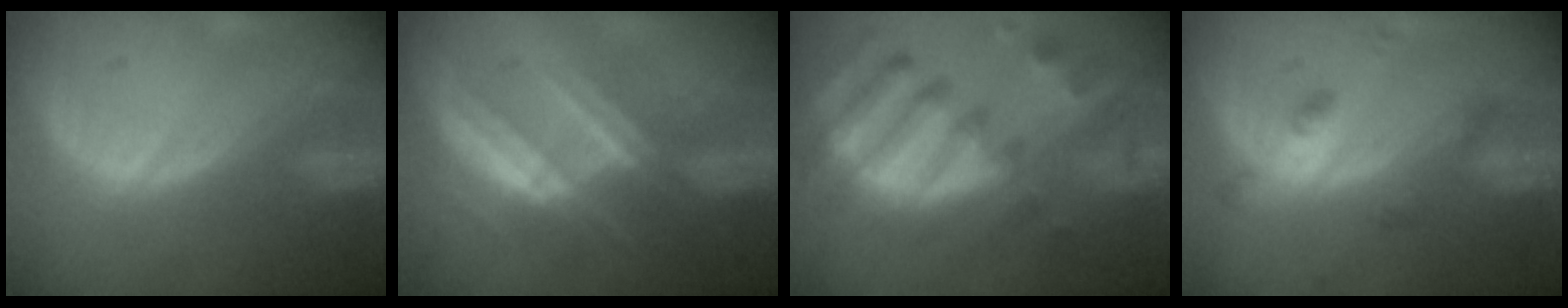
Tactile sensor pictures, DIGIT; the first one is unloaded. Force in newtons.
{"total": 7.4, "press": 6.7, "slide": 3.1}
{"total": 12.4, "press": 10.7, "slide": 6.2}
{"total": 4.5, "press": 4.1, "slide": 1.8}